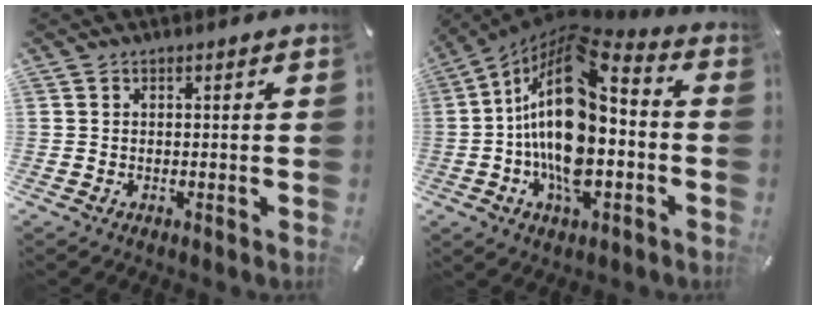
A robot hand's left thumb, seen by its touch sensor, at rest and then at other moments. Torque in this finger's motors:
{"motor_torque": [1.79, 3.22, 2.77, 0.00, 0.95]}